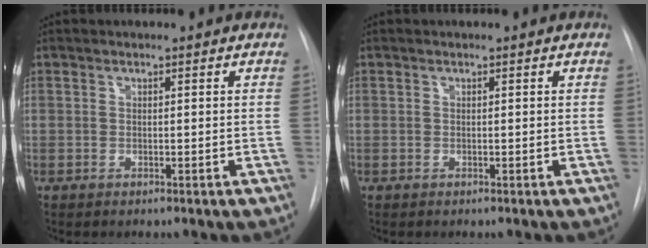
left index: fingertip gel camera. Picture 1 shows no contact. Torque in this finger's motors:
{"motor_torque": [0.00, 0.00, 0.00, -0.01]}